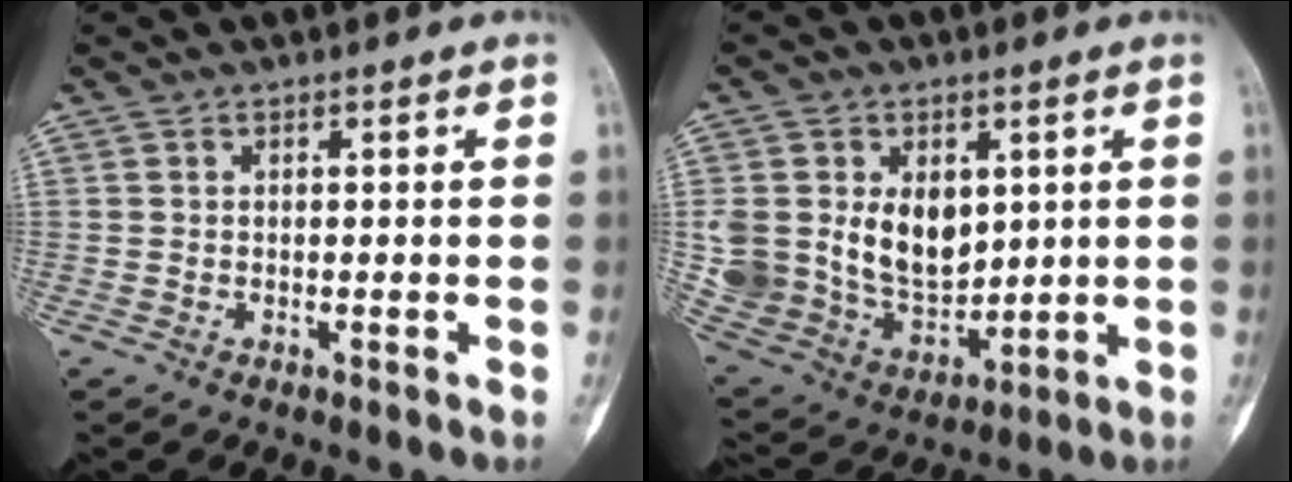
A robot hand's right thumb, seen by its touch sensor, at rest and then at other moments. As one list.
[{"total": 18.4, "force": [3.1, 13.6, 12.0], "torque": [-0.220, -0.019, 0.089]}]